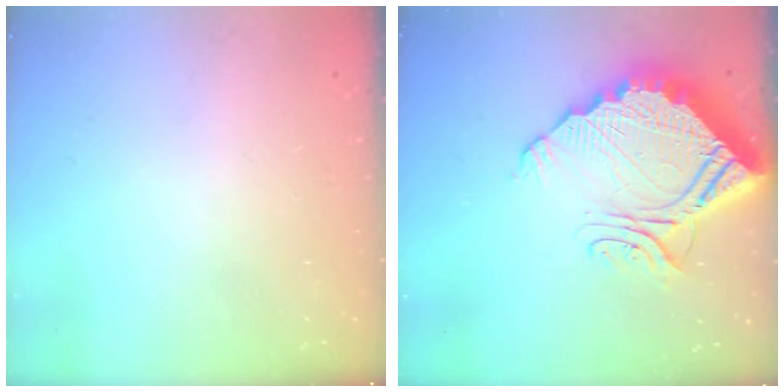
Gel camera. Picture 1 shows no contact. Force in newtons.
{"total": 18.1, "press": 18.0, "slide": 1.5}